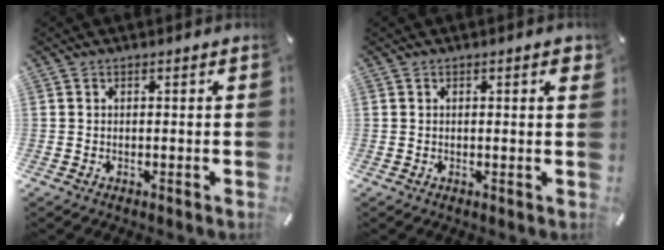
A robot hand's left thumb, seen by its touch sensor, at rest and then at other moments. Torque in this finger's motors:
{"motor_torque": [0.01, -0.02, -0.04, -0.02, 0.00]}